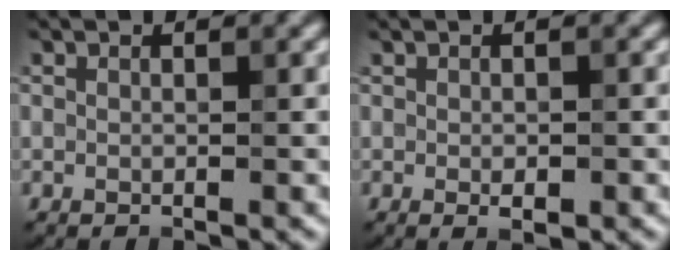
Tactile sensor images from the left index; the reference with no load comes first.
{"total": 1.3, "force": [-0.3, 0.6, 1.1], "torque": [-0.019, -0.004, -0.001]}